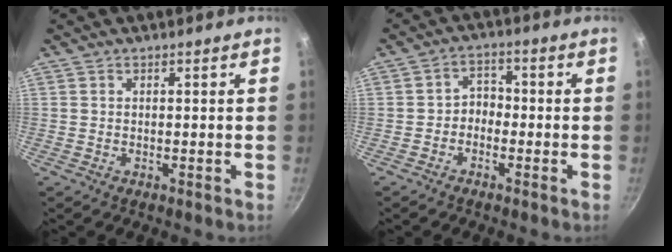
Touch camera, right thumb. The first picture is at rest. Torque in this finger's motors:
{"motor_torque": [-0.12, 0.32, -0.34, 0.19, 0.05]}